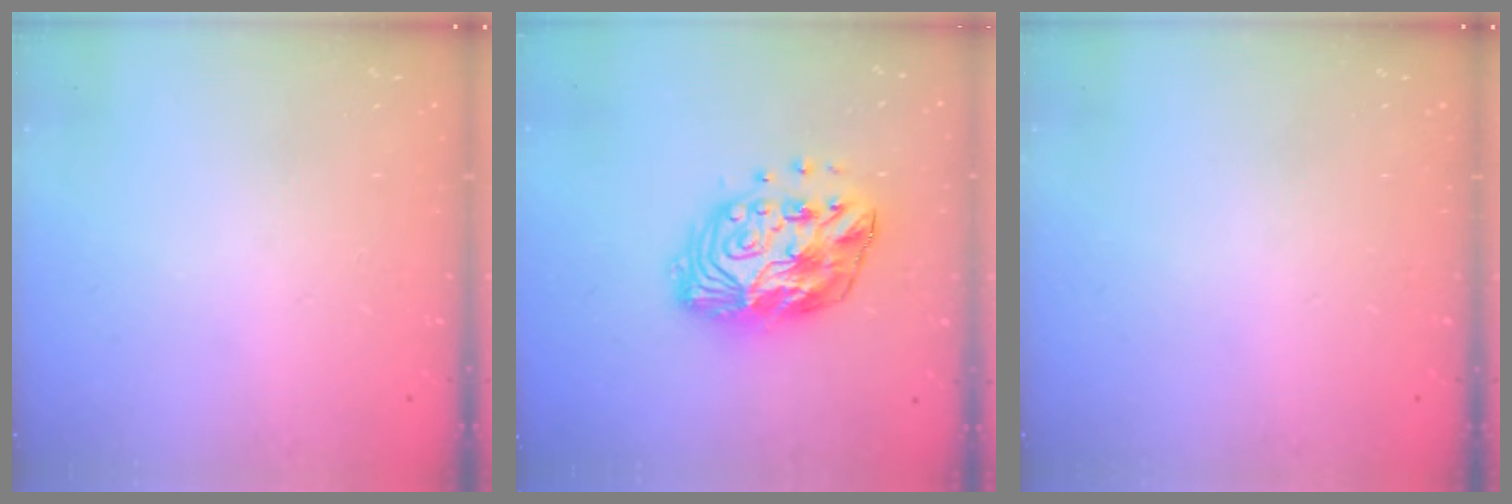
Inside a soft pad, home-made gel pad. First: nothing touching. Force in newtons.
{"total": 15.1, "press": 15.1, "slide": 0.7}
{"total": 0.0}